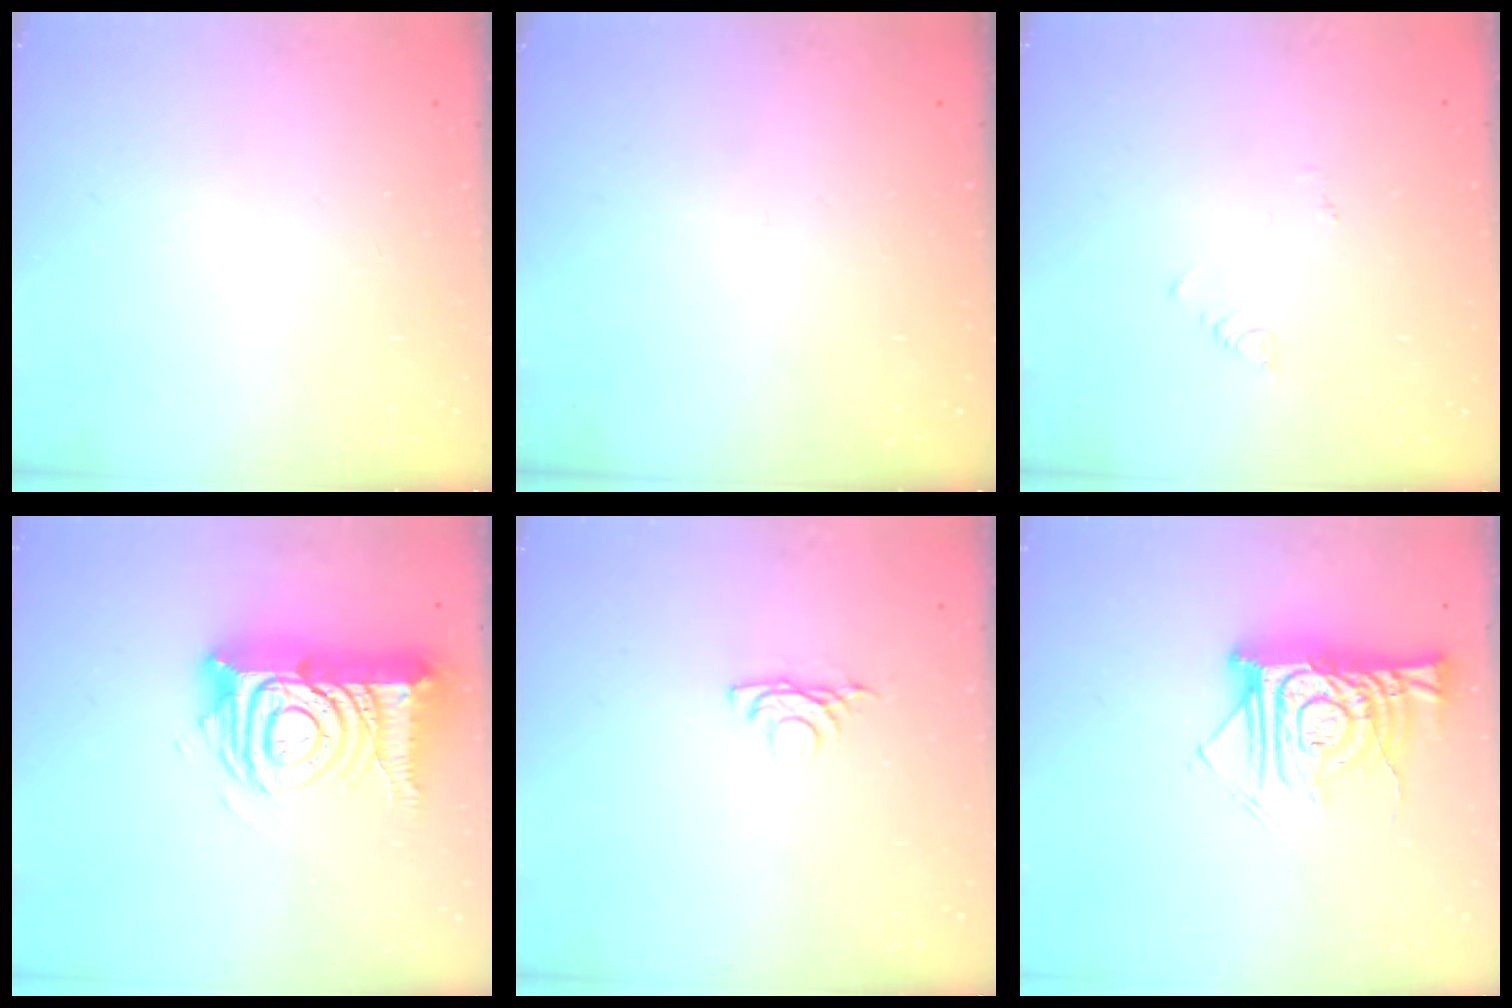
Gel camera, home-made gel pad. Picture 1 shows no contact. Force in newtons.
{"total": 0.0}
{"total": 1.9, "press": 1.9, "slide": 0.4}
{"total": 18.4, "press": 18.2, "slide": 2.0}
{"total": 4.3, "press": 4.2, "slide": 0.8}
{"total": 14.7, "press": 14.6, "slide": 1.8}